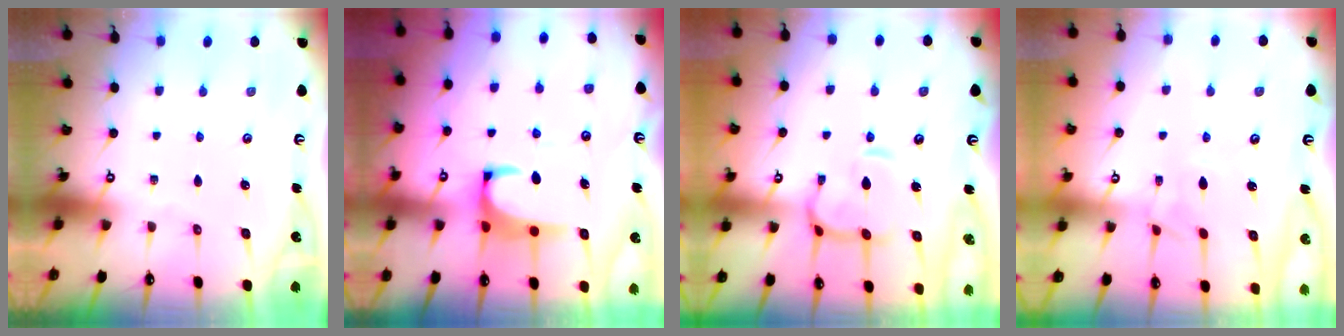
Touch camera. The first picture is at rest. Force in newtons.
{"total": 2.4, "press": 2.3, "slide": 0.9}
{"total": 6.7, "press": 6.6, "slide": 1.3}
{"total": 1.3, "press": 1.0, "slide": 0.8}